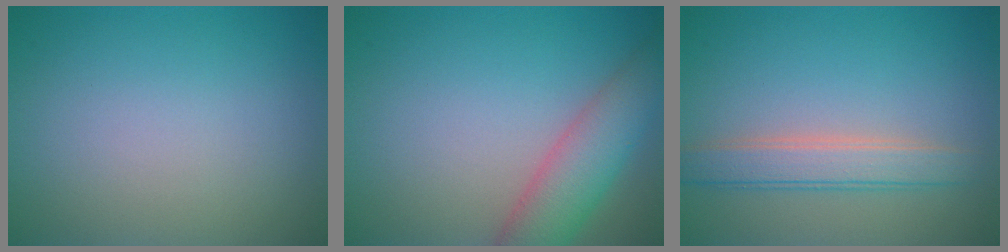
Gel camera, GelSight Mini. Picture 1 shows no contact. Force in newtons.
{"total": 5.3, "press": 5.3, "slide": 0.4}
{"total": 3.2, "press": 3.2, "slide": 0.1}